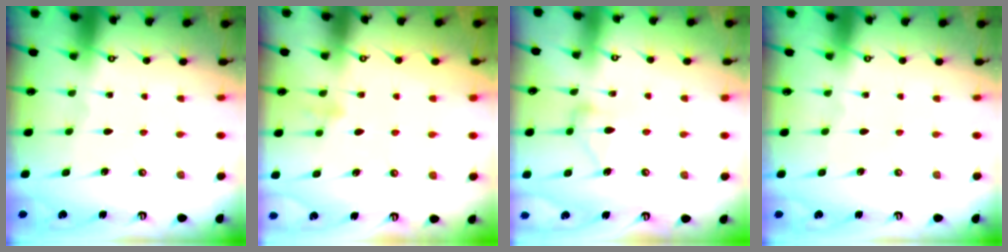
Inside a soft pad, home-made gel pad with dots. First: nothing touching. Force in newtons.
{"total": 8.2, "press": 8.0, "slide": 1.5}
{"total": 11.1, "press": 11.1, "slide": 0.3}
{"total": 0.0}